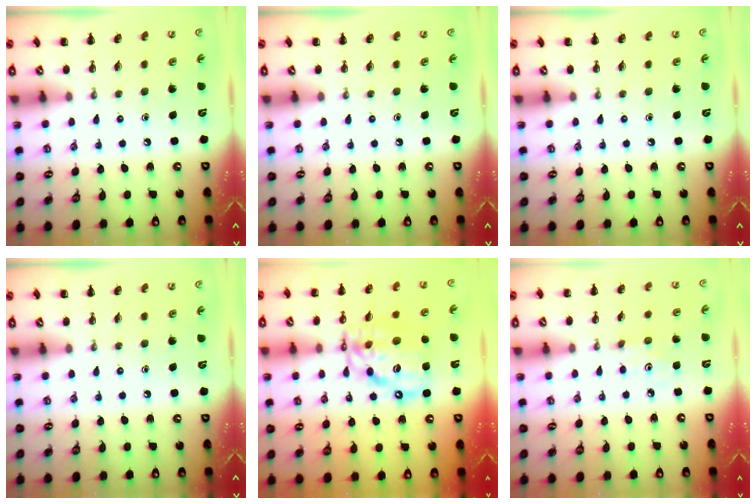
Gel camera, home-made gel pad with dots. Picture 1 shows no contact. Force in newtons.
{"total": 0.0}
{"total": 0.0}
{"total": 0.0}
{"total": 12.5, "press": 12.0, "slide": 3.4}
{"total": 3.1, "press": 2.9, "slide": 0.9}